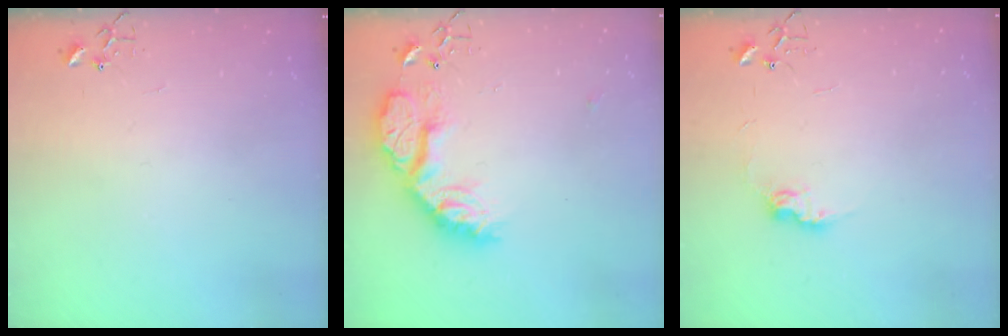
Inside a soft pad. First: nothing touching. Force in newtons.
{"total": 16.8, "press": 16.8, "slide": 1.4}
{"total": 8.4, "press": 8.4, "slide": 0.1}